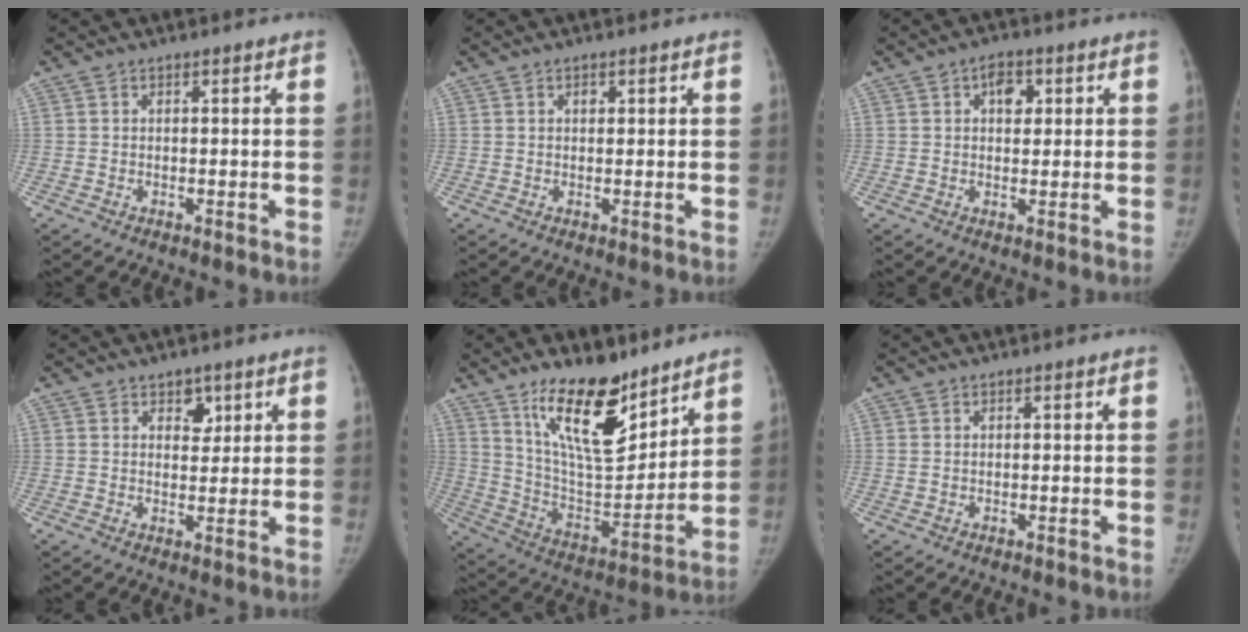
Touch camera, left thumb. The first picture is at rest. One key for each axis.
{"total": 1.1, "fx": 0.6, "fy": 0.7, "fz": 0.6, "tx": -0.003, "ty": -0.002, "tz": 0.008}
{"total": 4.5, "fx": 1.6, "fy": 2.9, "fz": 3.0, "tx": -0.025, "ty": -0.002, "tz": 0.020}
{"total": 3.7, "fx": 2.1, "fy": 2.5, "fz": 1.8, "tx": 0.000, "ty": -0.013, "tz": 0.033}
{"total": 19.6, "fx": 13.2, "fy": 7.6, "fz": 12.3, "tx": -0.161, "ty": -0.093, "tz": 0.238}
{"total": 0.5, "fx": 0.3, "fy": 0.3, "fz": 0.3, "tx": -0.005, "ty": -0.001, "tz": 0.006}